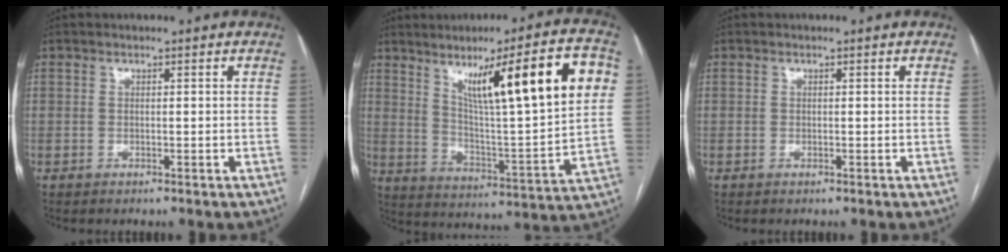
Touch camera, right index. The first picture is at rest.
{"total": 21.7, "force": [8.8, 1.4, 19.8], "torque": [-0.289, 0.014, 0.134]}
{"total": 0.0}